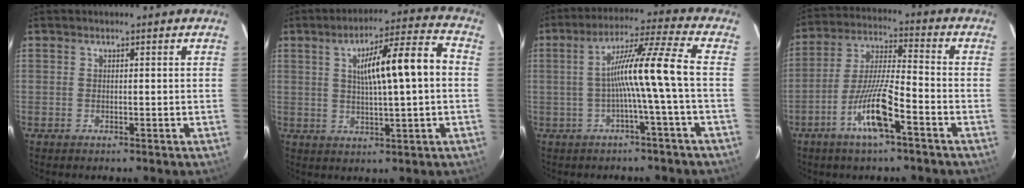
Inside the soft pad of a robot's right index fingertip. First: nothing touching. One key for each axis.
{"total": 11.9, "fx": 1.4, "fy": 1.0, "fz": 11.8, "tx": -0.186, "ty": 0.025, "tz": 0.022}
{"total": 9.6, "fx": -1.1, "fy": -2.1, "fz": 9.3, "tx": -0.163, "ty": 0.022, "tz": -0.017}
{"total": 10.9, "fx": -5.3, "fy": 1.1, "fz": 9.5, "tx": -0.185, "ty": -0.003, "tz": -0.102}